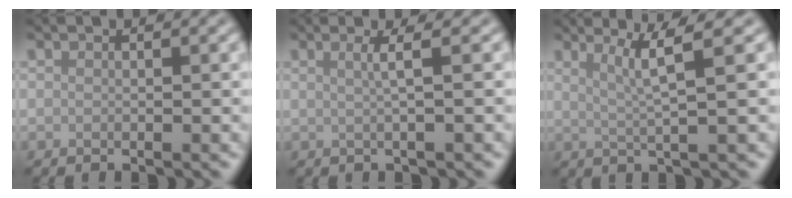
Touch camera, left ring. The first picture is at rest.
{"total": 2.2, "force": [0.4, 0.6, 2.1], "torque": [-0.032, 0.007, -0.001]}
{"total": 3.5, "force": [1.4, 0.3, 3.2], "torque": [-0.058, -0.001, 0.030]}